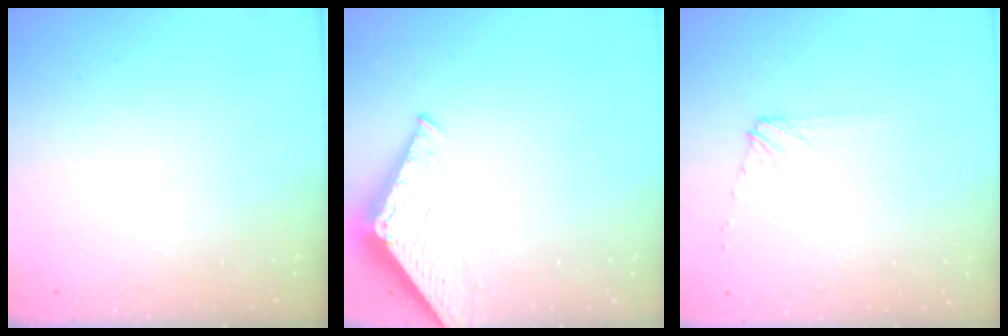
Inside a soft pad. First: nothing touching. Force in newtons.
{"total": 4.4, "press": 4.4, "slide": 0.3}
{"total": 4.8, "press": 4.7, "slide": 0.7}